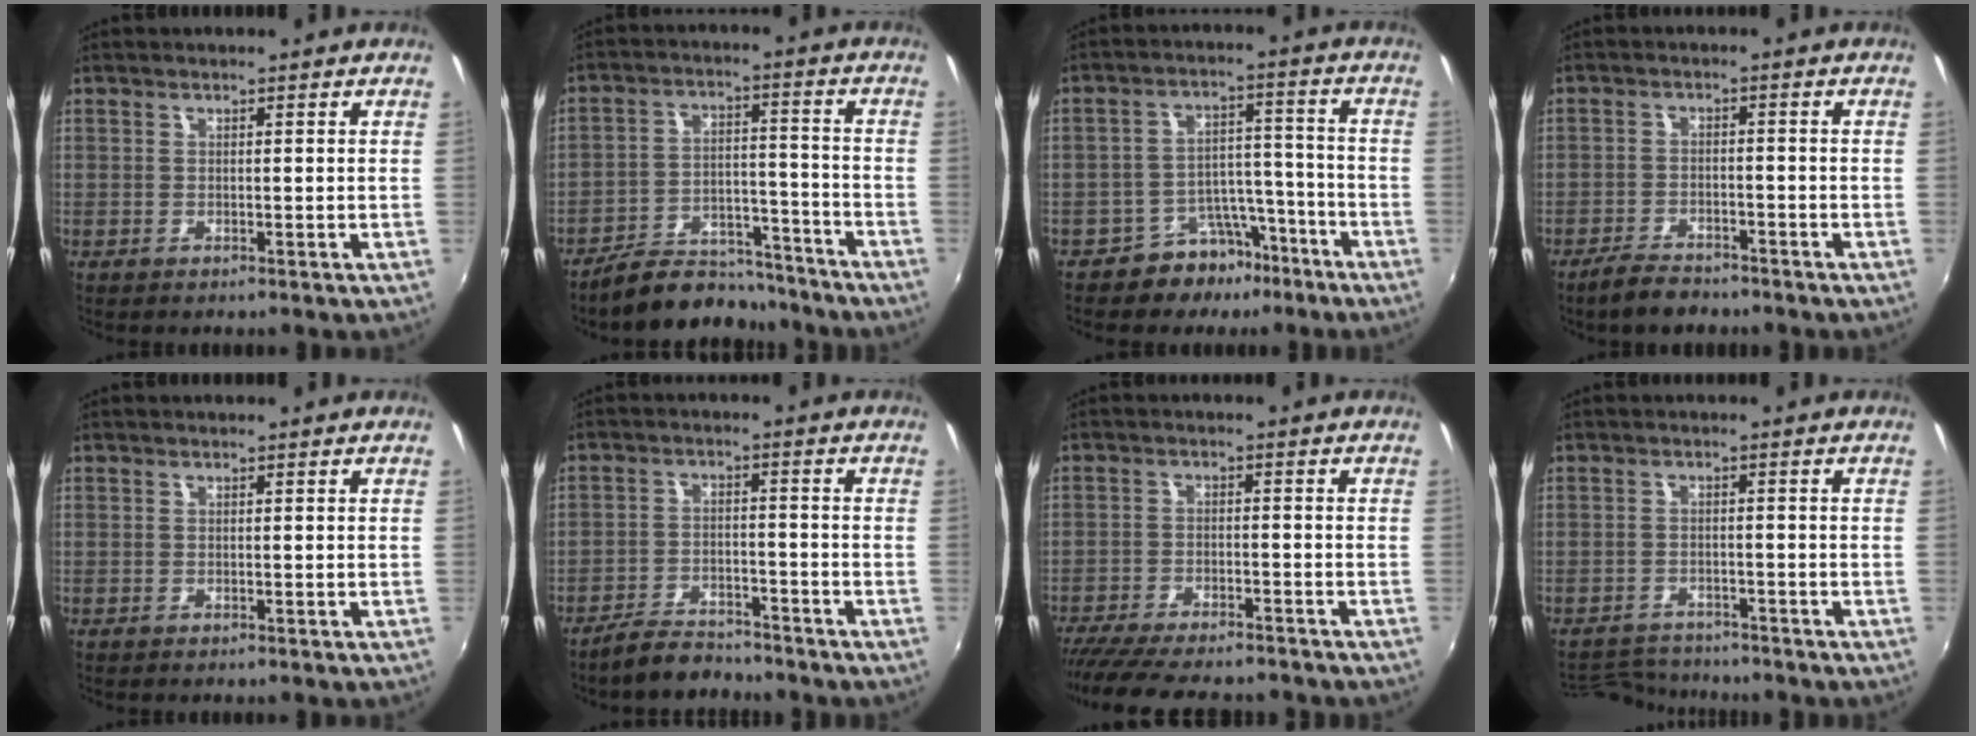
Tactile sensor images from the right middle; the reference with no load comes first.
{"total": 12.9, "force": [-11.6, 4.4, 3.2], "torque": [-0.072, 0.024, -0.168]}
{"total": 8.8, "force": [-6.7, 5.4, 2.1], "torque": [-0.031, 0.037, -0.092]}
{"total": 5.5, "force": [-4.6, 1.9, 2.2], "torque": [-0.065, -0.001, -0.079]}
{"total": 0.0}
{"total": 6.4, "force": [-5.9, 1.8, 1.7], "torque": [-0.054, 0.006, -0.094]}
{"total": 14.9, "force": [-12.9, 3.2, 6.7], "torque": [-0.142, -0.033, -0.201]}
{"total": 6.2, "force": [-5.9, 1.5, 0.6], "torque": [-0.030, 0.007, -0.099]}